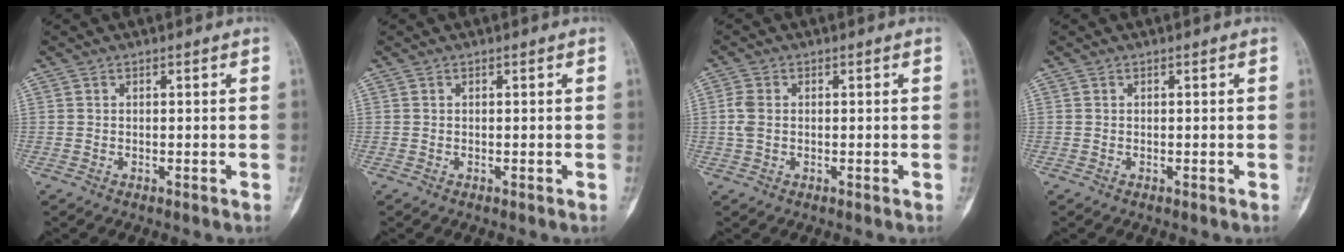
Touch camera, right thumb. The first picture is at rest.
{"total": 0.0}
{"total": 2.9, "force": [0.0, 1.9, 2.1], "torque": [-0.061, 0.003, -0.002]}
{"total": 0.0}